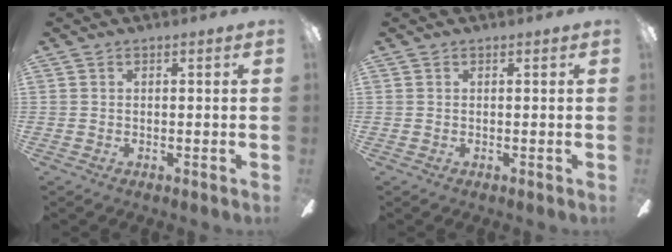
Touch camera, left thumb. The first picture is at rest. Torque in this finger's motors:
{"motor_torque": [-0.04, 0.04, -0.07, 0.07, 0.00]}